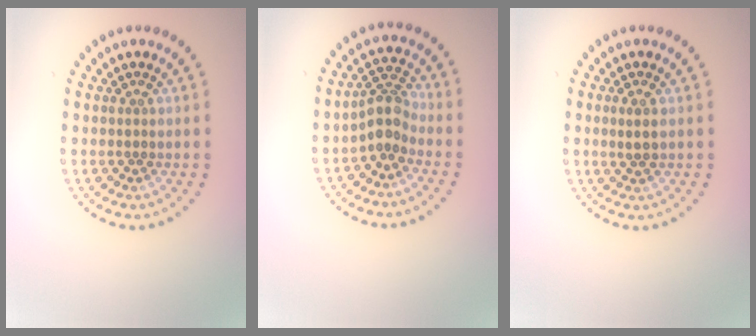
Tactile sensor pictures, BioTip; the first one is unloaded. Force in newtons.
{"total": 2.6, "press": 2.0, "slide": 1.7}
{"total": 0.9, "press": 0.8, "slide": 0.4}